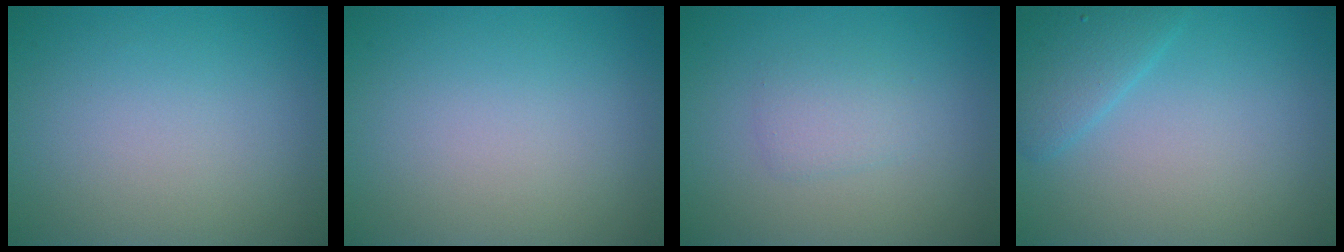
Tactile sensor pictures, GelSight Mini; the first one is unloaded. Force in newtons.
{"total": 0.0}
{"total": 1.5, "press": 1.5, "slide": 0.1}
{"total": 2.6, "press": 2.6, "slide": 0.2}